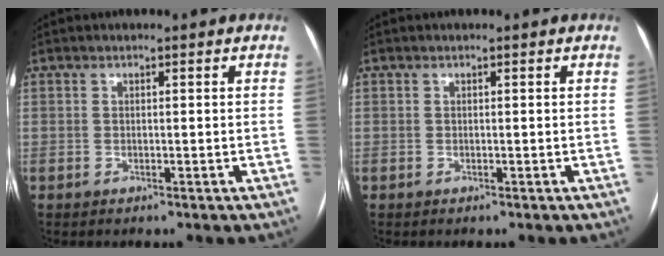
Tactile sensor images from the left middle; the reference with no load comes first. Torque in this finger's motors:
{"motor_torque": [-0.04, -0.04, 0.00, 0.00]}